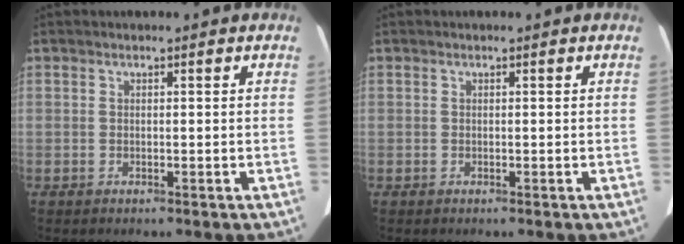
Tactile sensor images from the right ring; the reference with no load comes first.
{"total": 0.0}